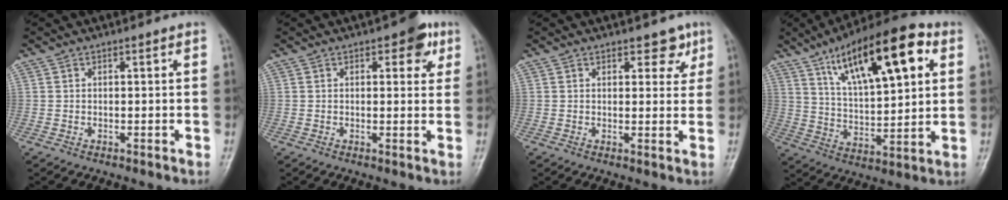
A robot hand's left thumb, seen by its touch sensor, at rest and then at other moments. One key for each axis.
{"total": 5.1, "fx": 2.3, "fy": 2.6, "fz": 3.7, "tx": -0.019, "ty": -0.004, "tz": 0.019}
{"total": 3.8, "fx": 2.4, "fy": 2.2, "fz": 1.9, "tx": 0.004, "ty": -0.011, "tz": 0.028}
{"total": 21.3, "fx": 9.4, "fy": 7.9, "fz": 17.4, "tx": -0.247, "ty": -0.015, "tz": 0.158}